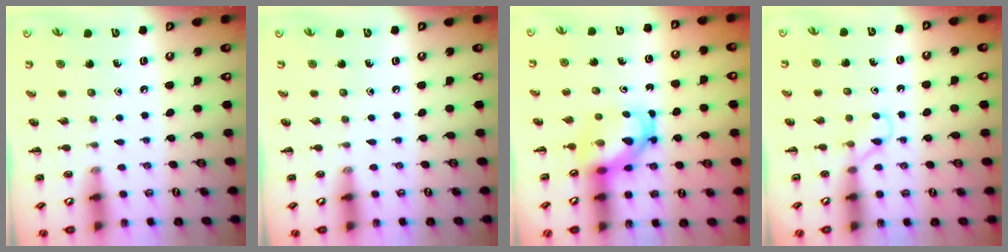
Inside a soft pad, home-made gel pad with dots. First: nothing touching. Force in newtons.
{"total": 0.0}
{"total": 4.9, "press": 4.8, "slide": 0.8}
{"total": 2.9, "press": 2.8, "slide": 1.0}